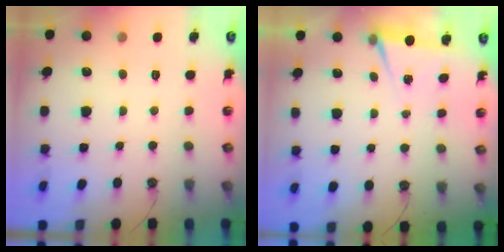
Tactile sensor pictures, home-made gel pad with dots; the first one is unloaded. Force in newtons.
{"total": 5.3, "press": 2.7, "slide": 4.5}